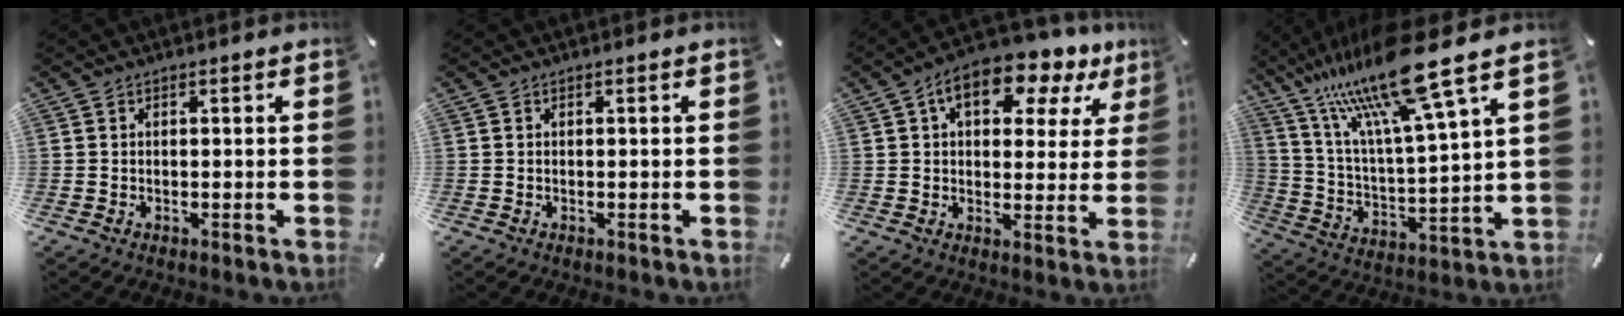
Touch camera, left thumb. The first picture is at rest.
{"total": 0.0}
{"total": 11.5, "force": [5.9, 6.3, 7.5], "torque": [-0.103, -0.025, 0.097]}
{"total": 20.1, "force": [14.9, 3.5, 13.0], "torque": [-0.272, -0.099, 0.243]}